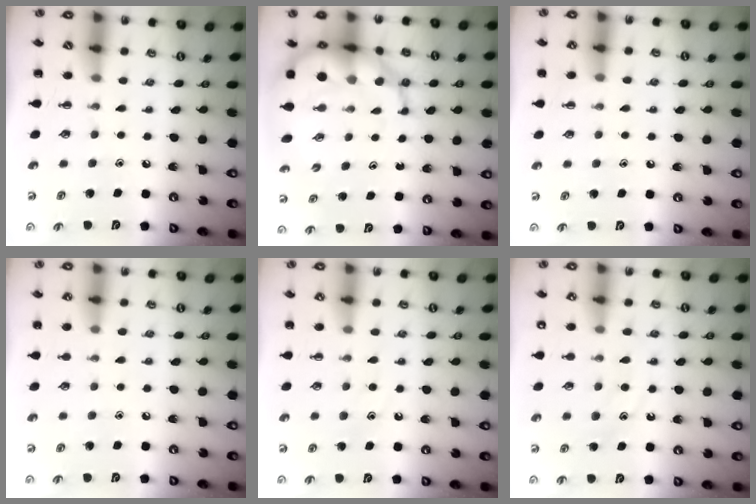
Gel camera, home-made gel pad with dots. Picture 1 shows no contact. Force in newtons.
{"total": 13.6, "press": 13.2, "slide": 3.6}
{"total": 3.9, "press": 3.6, "slide": 1.4}
{"total": 5.6, "press": 5.2, "slide": 2.1}
{"total": 9.1, "press": 9.0, "slide": 1.4}
{"total": 12.4, "press": 12.3, "slide": 1.2}